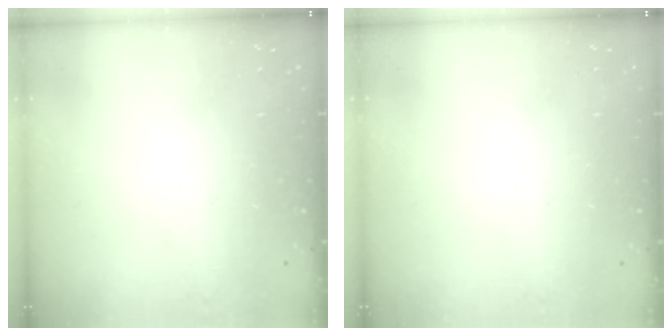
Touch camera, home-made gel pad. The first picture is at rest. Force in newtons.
{"total": 0.0}